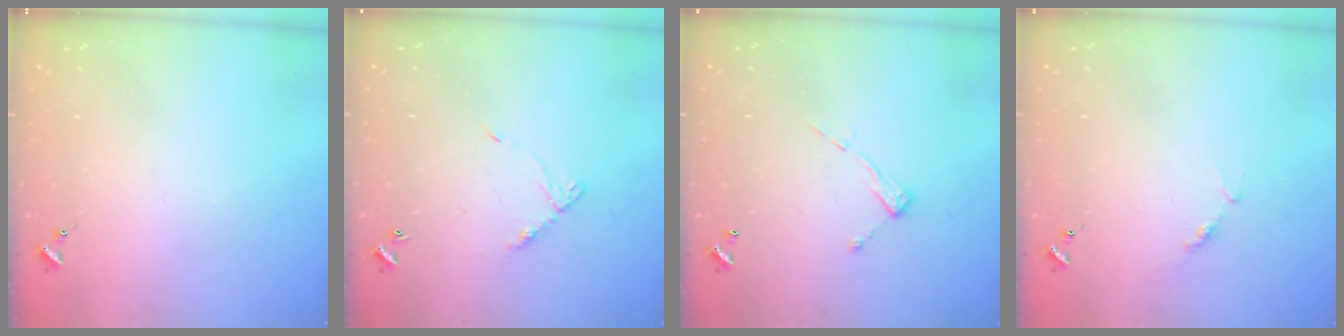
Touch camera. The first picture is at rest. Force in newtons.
{"total": 6.9, "press": 6.8, "slide": 0.6}
{"total": 6.3, "press": 6.3, "slide": 0.3}
{"total": 4.7, "press": 4.7, "slide": 0.5}